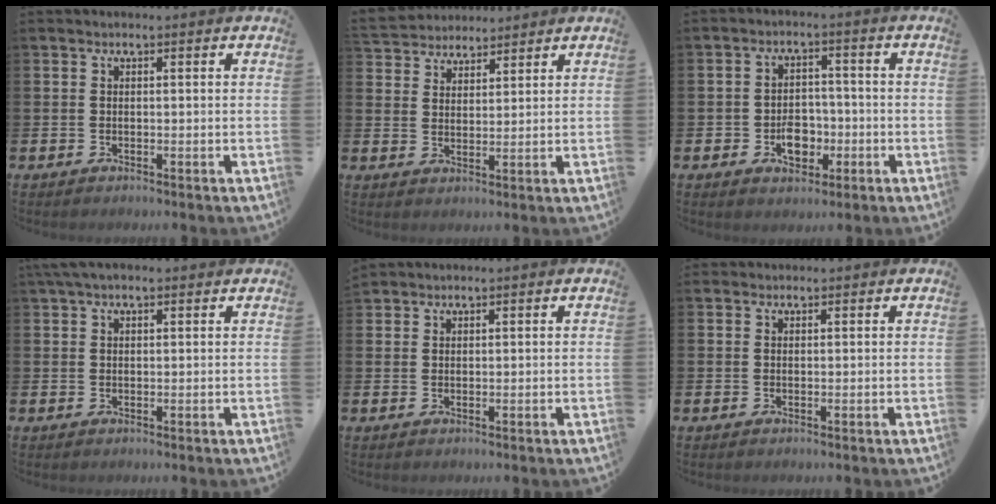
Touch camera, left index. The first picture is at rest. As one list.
[{"total": 4.2, "force": [3.9, 1.2, -0.7], "torque": [-0.012, -0.016, 0.073]}, {"total": 4.5, "force": [-1.6, 3.3, 2.7], "torque": [-0.043, 0.005, -0.033]}, {"total": 2.6, "force": [2.0, 0.8, 1.5], "torque": [-0.033, 0.006, 0.036]}, {"total": 1.5, "force": [1.5, 0.4, -0.1], "torque": [0.007, 0.000, 0.027]}, {"total": 1.1, "force": [1.0, 0.4, -0.1], "torque": [0.016, -0.001, 0.015]}]